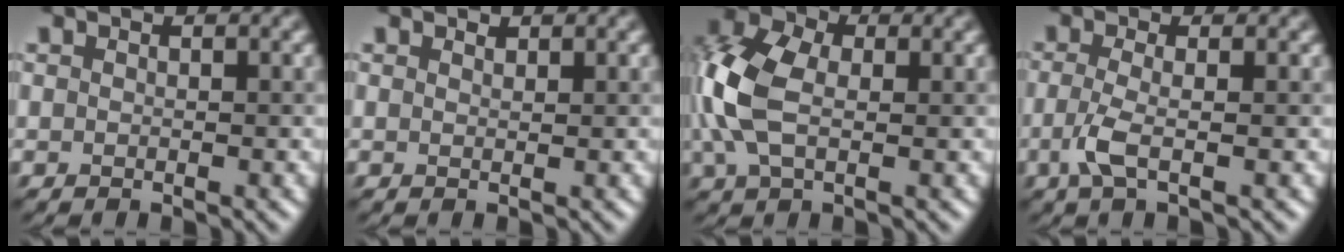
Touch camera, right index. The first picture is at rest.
{"total": 0.6, "force": [0.5, 0.1, 0.0], "torque": [0.001, -0.002, 0.011]}
{"total": 8.1, "force": [0.3, 5.1, 6.3], "torque": [-0.159, 0.010, -0.008]}
{"total": 2.6, "force": [-0.7, 0.7, 2.5], "torque": [-0.062, -0.004, -0.020]}